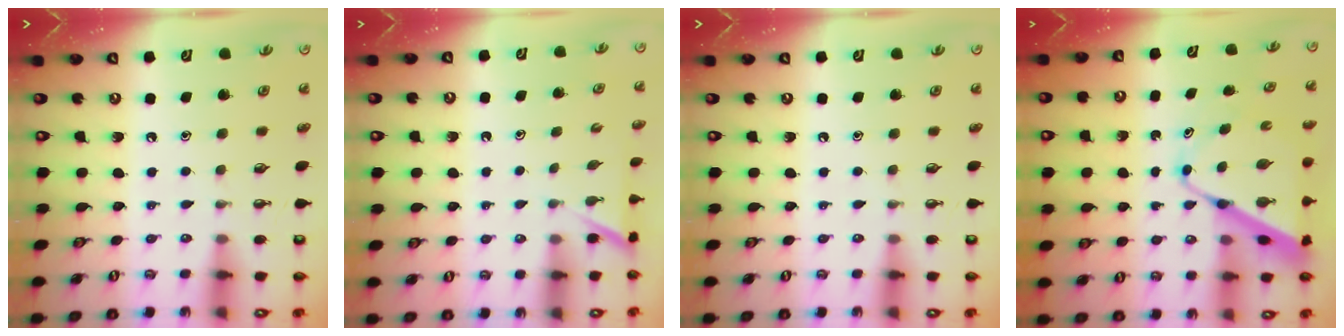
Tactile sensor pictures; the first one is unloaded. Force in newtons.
{"total": 1.6, "press": 1.6, "slide": 0.2}
{"total": 0.0}
{"total": 11.6, "press": 11.5, "slide": 1.0}